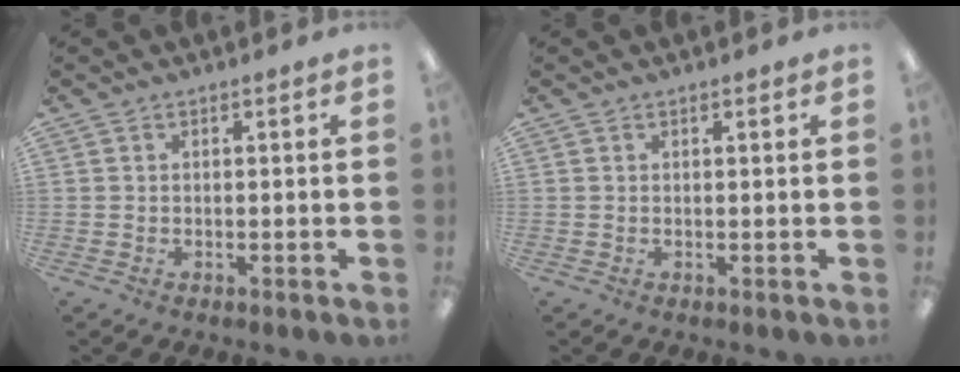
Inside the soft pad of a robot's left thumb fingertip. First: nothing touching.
{"total": 0.8, "force": [0.4, 0.1, 0.6], "torque": [-0.013, 0.001, 0.008]}